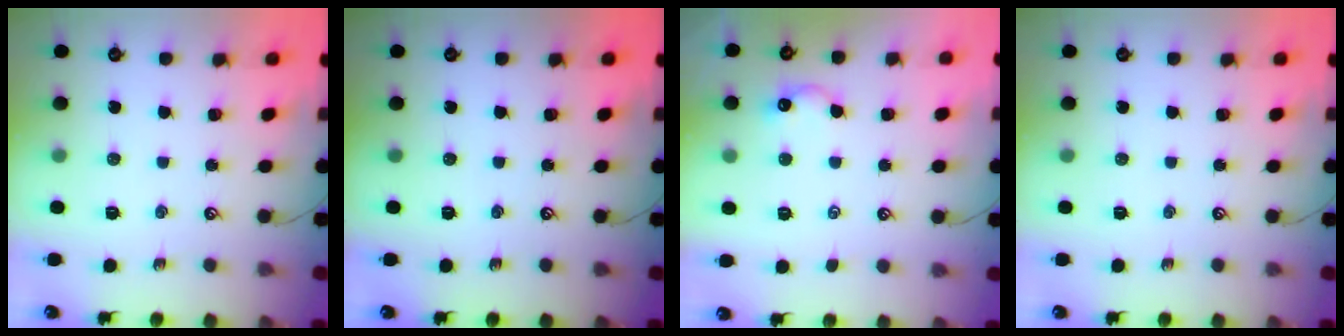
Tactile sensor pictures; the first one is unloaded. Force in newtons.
{"total": 0.0}
{"total": 0.6, "press": 0.2, "slide": 0.6}
{"total": 0.0}